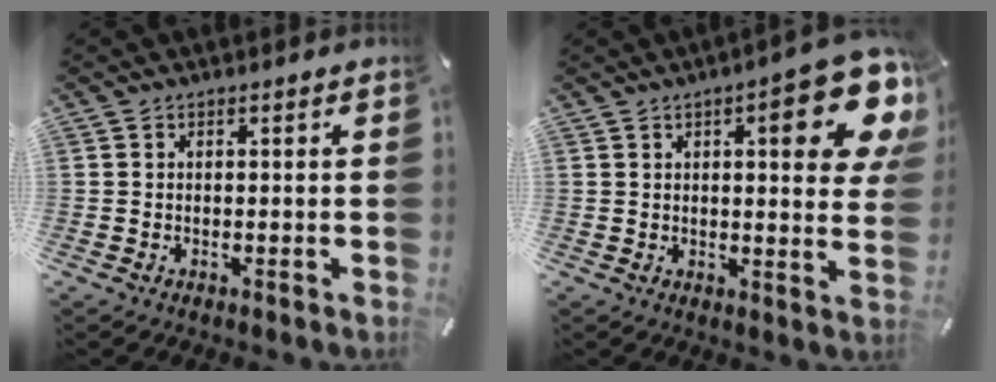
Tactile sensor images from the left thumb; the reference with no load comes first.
{"total": 16.3, "force": [6.9, 4.8, 14.0], "torque": [-0.166, -0.043, 0.100]}